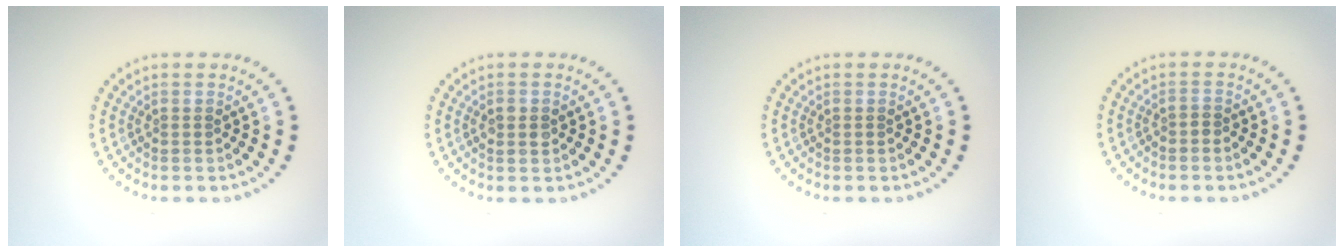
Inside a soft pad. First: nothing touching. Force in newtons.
{"total": 1.2, "press": 1.2, "slide": 0.1}
{"total": 0.0}
{"total": 0.6, "press": 0.3, "slide": 0.5}